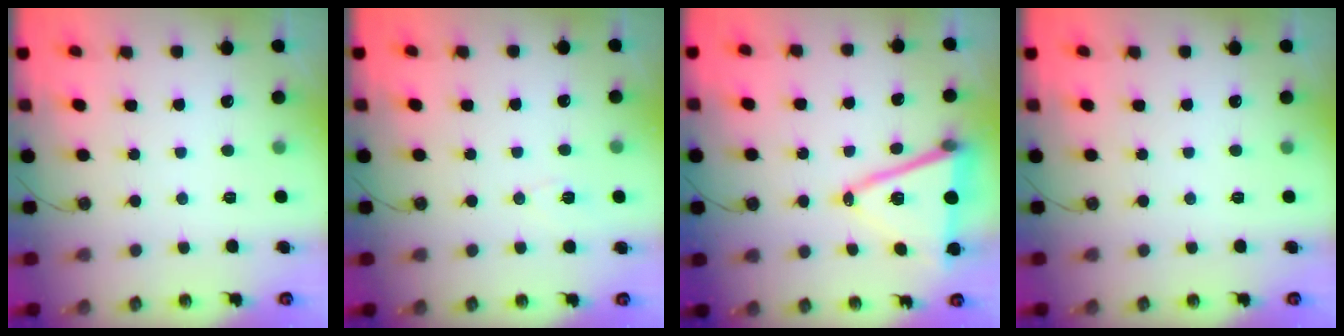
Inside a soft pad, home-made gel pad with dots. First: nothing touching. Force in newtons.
{"total": 3.6, "press": 2.5, "slide": 2.6}
{"total": 14.2, "press": 13.7, "slide": 3.8}
{"total": 0.0}